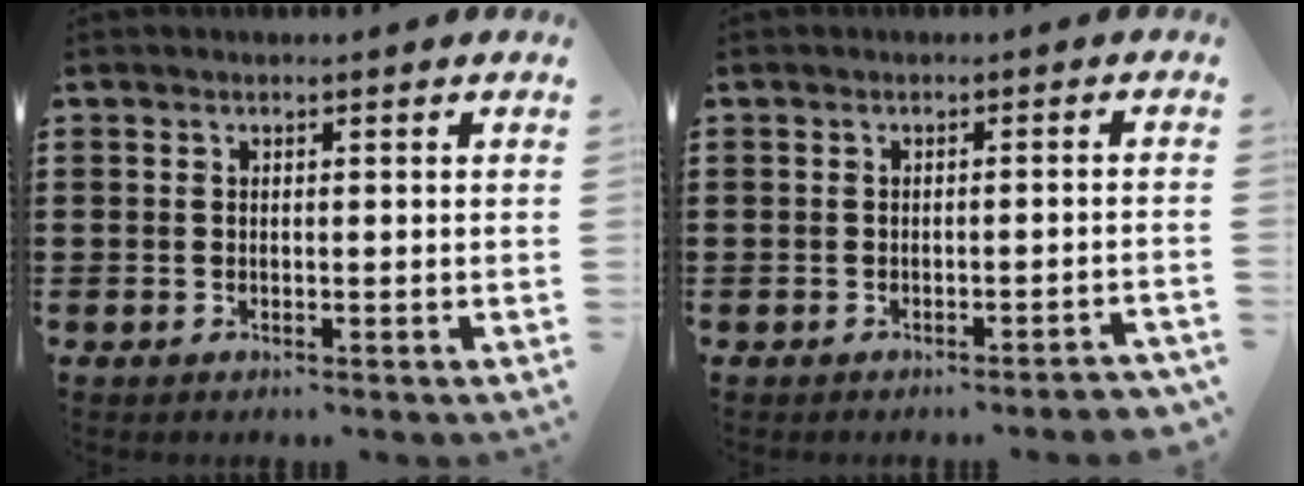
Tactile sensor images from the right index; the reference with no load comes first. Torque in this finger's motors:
{"motor_torque": [0.28, -0.18, 0.17, 0.01]}